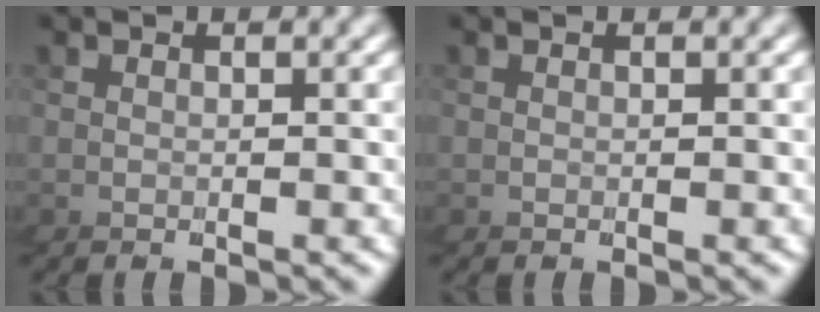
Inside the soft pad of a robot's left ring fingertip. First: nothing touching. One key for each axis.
{"total": 0.0}